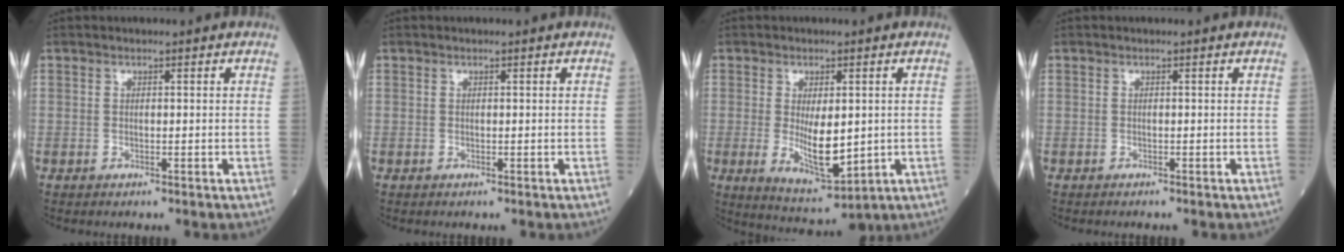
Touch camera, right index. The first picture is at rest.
{"total": 0.0}
{"total": 8.6, "force": [-0.8, 2.6, 8.1], "torque": [-0.143, -0.023, 0.000]}
{"total": 0.6, "force": [-0.5, 0.1, 0.2], "torque": [-0.005, -0.002, -0.010]}